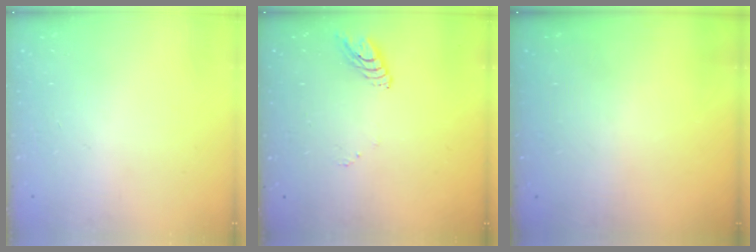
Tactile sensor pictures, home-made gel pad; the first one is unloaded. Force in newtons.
{"total": 6.5, "press": 6.4, "slide": 0.5}
{"total": 0.0}